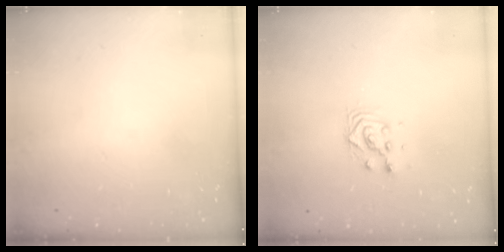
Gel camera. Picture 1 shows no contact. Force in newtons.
{"total": 4.8, "press": 4.8, "slide": 0.1}